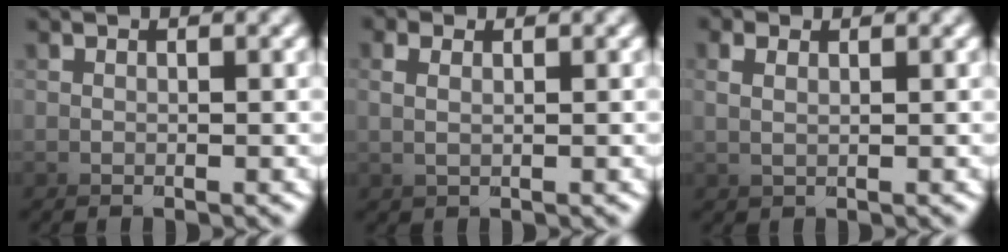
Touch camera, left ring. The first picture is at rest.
{"total": 2.7, "force": [-0.4, -2.5, -1.0], "torque": [0.028, 0.013, -0.011]}
{"total": 2.4, "force": [-0.1, -2.2, -0.9], "torque": [0.027, 0.012, -0.007]}